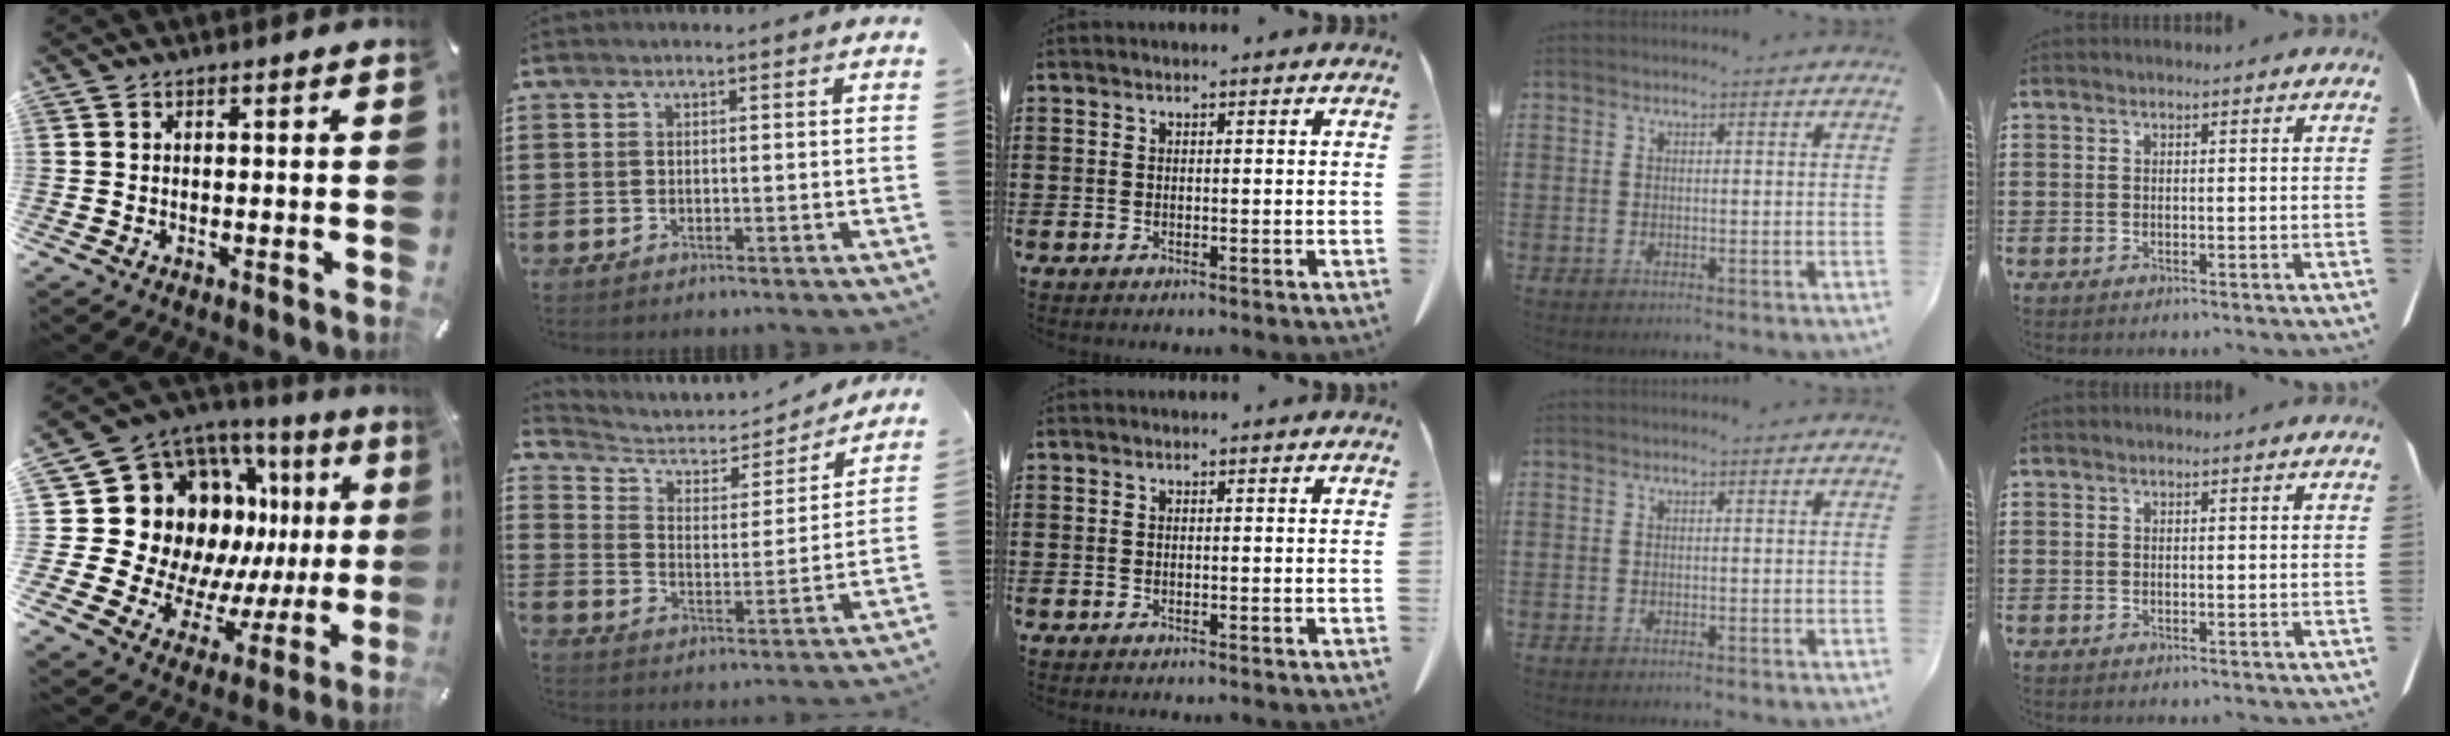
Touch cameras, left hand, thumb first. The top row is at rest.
{"thumb": {"total": 21.8, "force": [5.2, 16.5, 13.3], "torque": [-0.204, -0.097, 0.145]}, "index": {"total": 4.0, "force": [3.3, 2.0, 1.0], "torque": [-0.043, -0.020, 0.050]}}